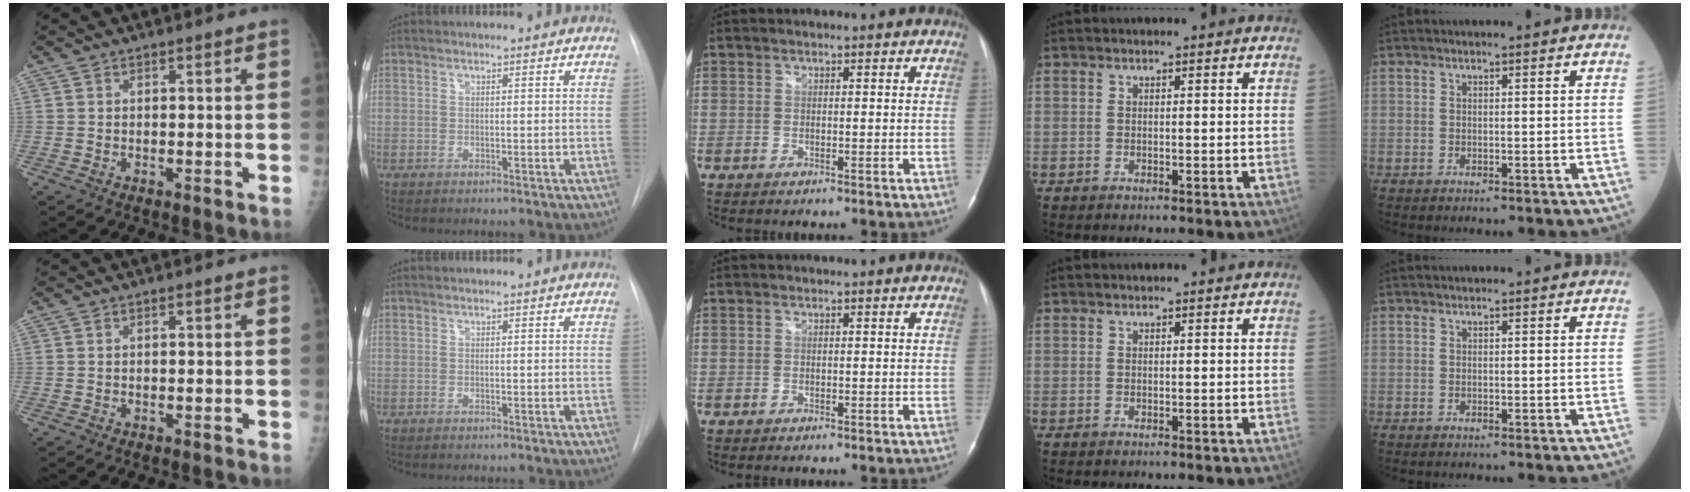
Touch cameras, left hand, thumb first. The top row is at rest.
{}